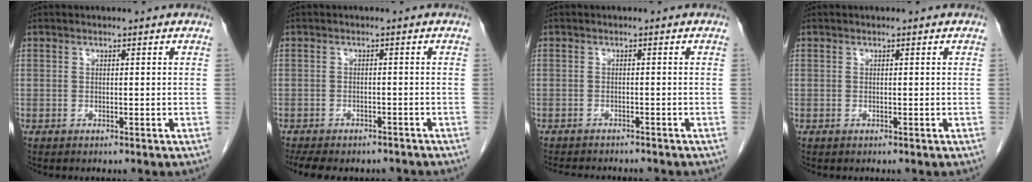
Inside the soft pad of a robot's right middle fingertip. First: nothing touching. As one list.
[{"total": 10.1, "force": [-8.5, 3.7, 3.8], "torque": [-0.076, -0.002, -0.109]}, {"total": 7.3, "force": [-6.7, 1.4, 2.5], "torque": [-0.038, -0.008, -0.091]}, {"total": 0.0}]